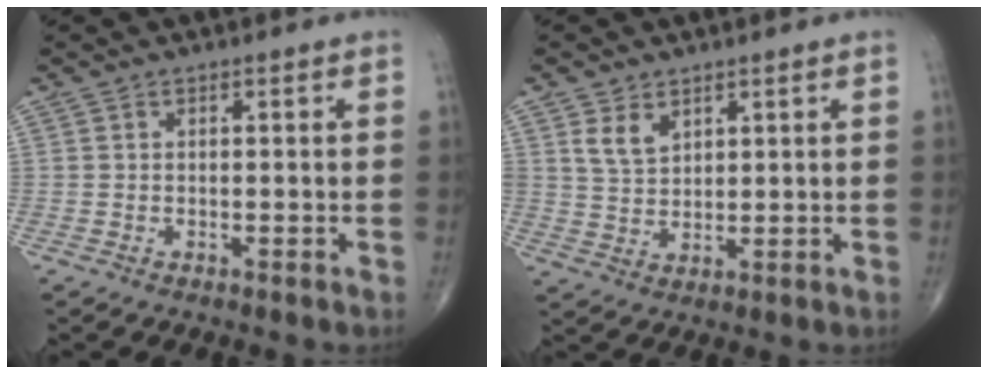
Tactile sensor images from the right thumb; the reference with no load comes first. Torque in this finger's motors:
{"motor_torque": [0.03, 0.04, 0.34, 0.37, 0.04]}